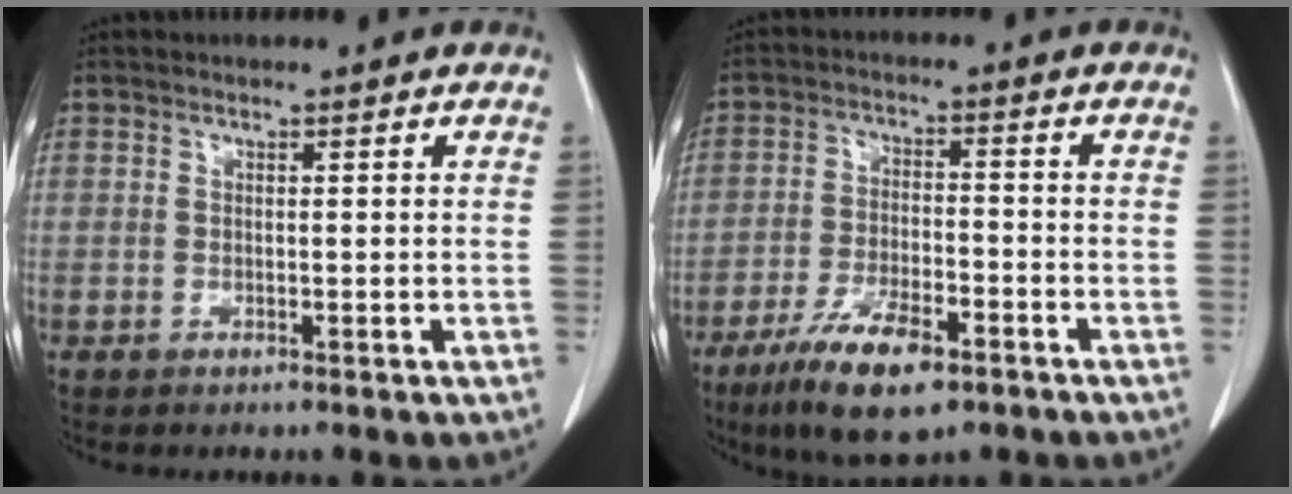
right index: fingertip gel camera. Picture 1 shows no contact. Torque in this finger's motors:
{"motor_torque": [1.08, -1.05, 0.42, 0.11]}